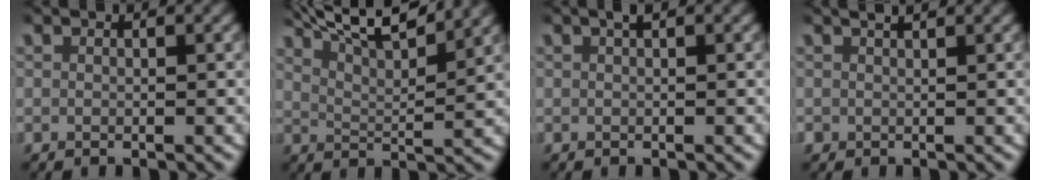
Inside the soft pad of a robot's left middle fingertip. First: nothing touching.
{"total": 9.1, "force": [7.6, 2.0, 4.6], "torque": [-0.078, 0.020, 0.116]}
{"total": 0.9, "force": [0.5, 0.2, 0.7], "torque": [-0.014, 0.009, 0.007]}
{"total": 1.1, "force": [0.7, 0.8, 0.3], "torque": [-0.010, 0.002, 0.015]}